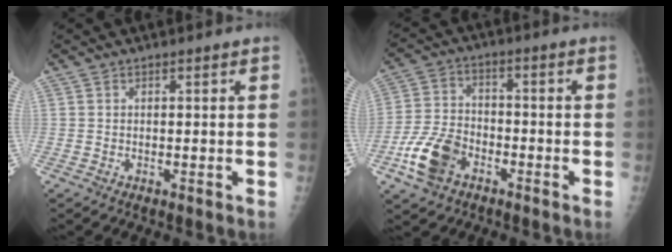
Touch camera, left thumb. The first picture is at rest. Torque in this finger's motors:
{"motor_torque": [-0.43, 0.49, 0.40, 0.33, 0.08]}